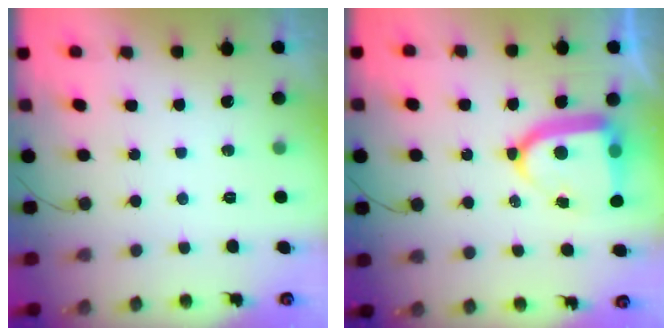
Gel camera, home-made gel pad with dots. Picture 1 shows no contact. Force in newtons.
{"total": 14.3, "press": 14.2, "slide": 1.7}